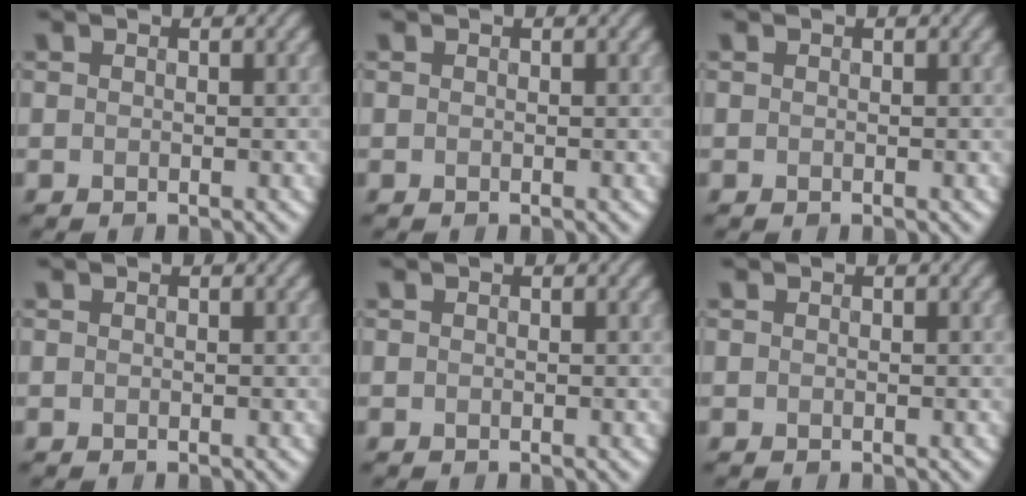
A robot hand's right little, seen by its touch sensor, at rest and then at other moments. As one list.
[{"total": 0.0}, {"total": 0.0}, {"total": 0.0}, {"total": 0.0}, {"total": 0.0}]